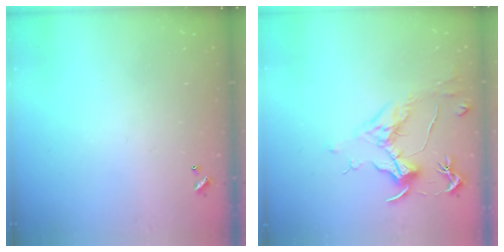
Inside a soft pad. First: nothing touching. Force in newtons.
{"total": 1.6, "press": 1.4, "slide": 0.8}